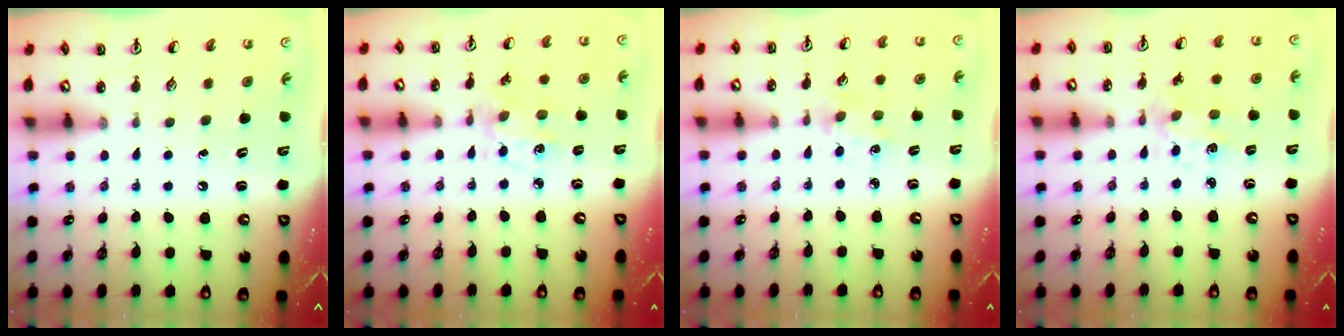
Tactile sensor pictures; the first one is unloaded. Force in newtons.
{"total": 2.1, "press": 2.0, "slide": 0.6}
{"total": 0.9, "press": 0.9, "slide": 0.2}
{"total": 2.1, "press": 2.1, "slide": 0.3}